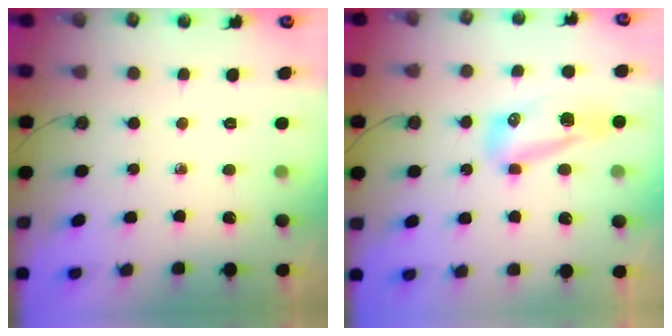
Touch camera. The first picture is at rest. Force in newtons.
{"total": 8.5, "press": 8.4, "slide": 1.1}